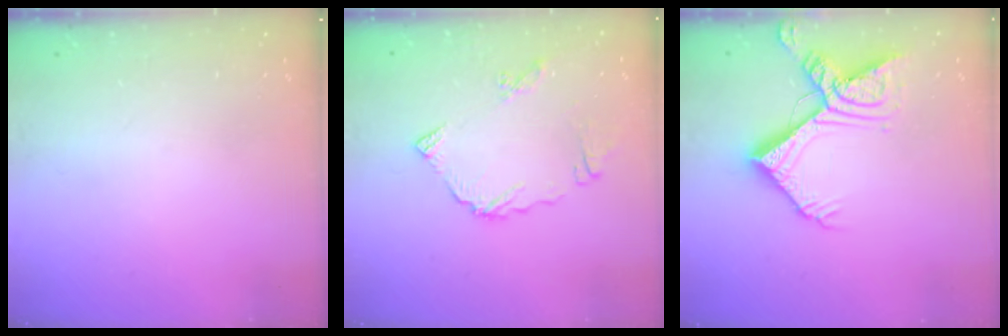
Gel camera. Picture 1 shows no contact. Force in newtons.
{"total": 9.9, "press": 9.9, "slide": 1.3}
{"total": 16.3, "press": 16.2, "slide": 2.0}